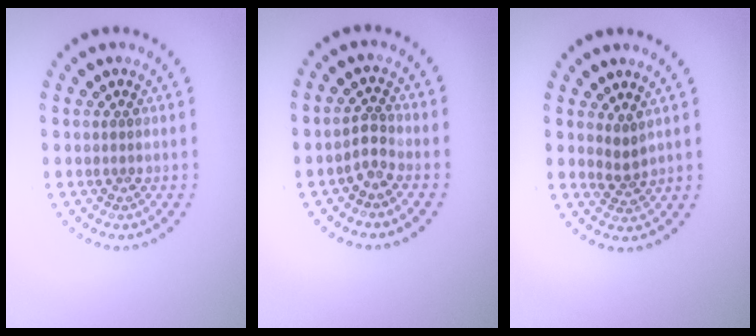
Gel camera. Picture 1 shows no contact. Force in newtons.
{"total": 1.7, "press": 1.3, "slide": 1.2}
{"total": 1.7, "press": 1.2, "slide": 1.3}